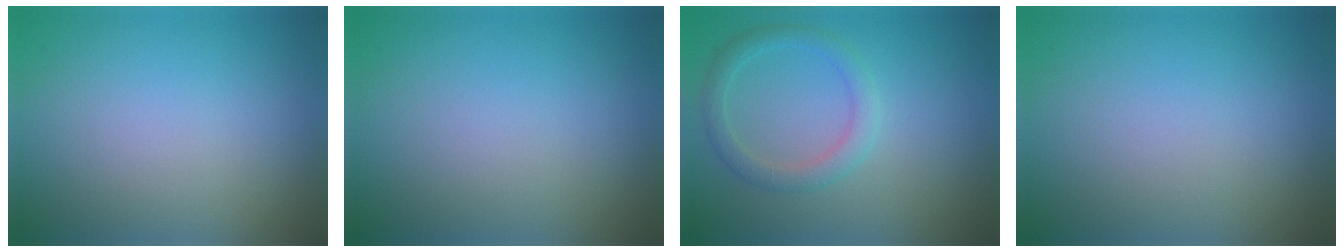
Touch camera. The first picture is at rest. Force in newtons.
{"total": 0.0}
{"total": 2.3, "press": 2.3, "slide": 0.1}
{"total": 0.0}